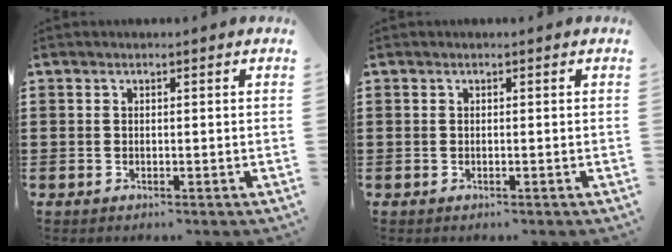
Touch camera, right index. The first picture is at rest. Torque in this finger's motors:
{"motor_torque": [0.52, 0.52, 0.00, 0.00]}